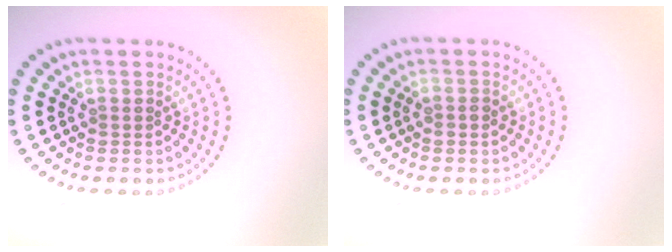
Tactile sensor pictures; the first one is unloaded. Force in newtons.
{"total": 0.9, "press": 0.9, "slide": 0.1}